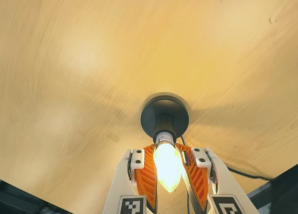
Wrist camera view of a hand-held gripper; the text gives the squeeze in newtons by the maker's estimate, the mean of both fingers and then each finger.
{"total": 25.6, "left": 24.2, "right": 27.0}